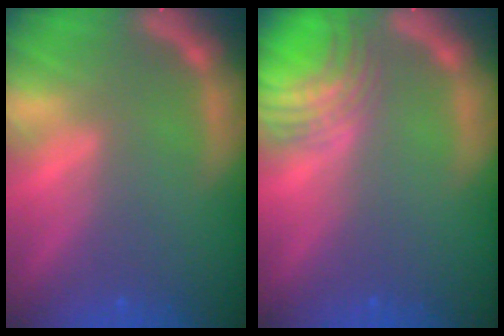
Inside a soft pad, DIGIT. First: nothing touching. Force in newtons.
{"total": 5.5}